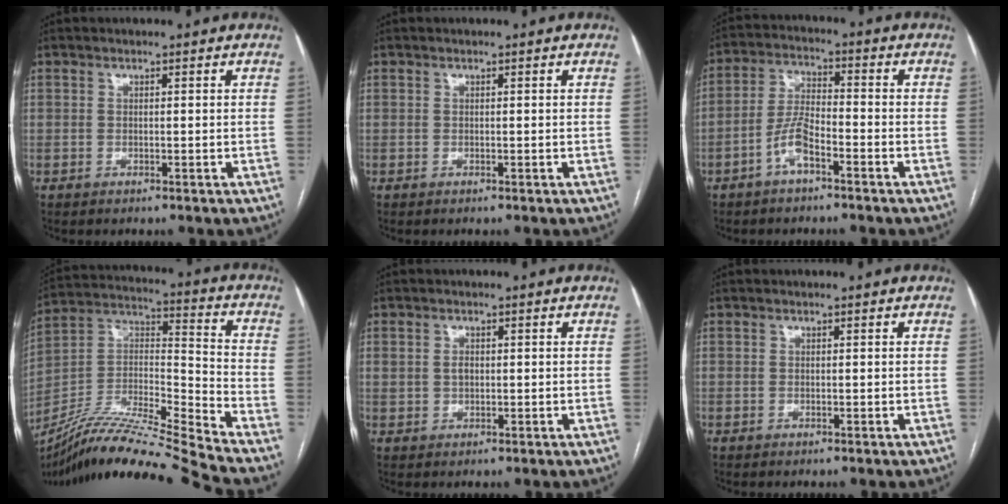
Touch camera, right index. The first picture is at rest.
{"total": 0.0}
{"total": 5.7, "force": [-3.0, 1.6, 4.5], "torque": [-0.105, 0.012, -0.060]}
{"total": 21.1, "force": [-18.8, -2.2, 9.4], "torque": [-0.197, 0.001, -0.341]}
{"total": 1.6, "force": [0.7, 1.2, 0.7], "torque": [-0.022, 0.009, 0.015]}
{"total": 0.0}